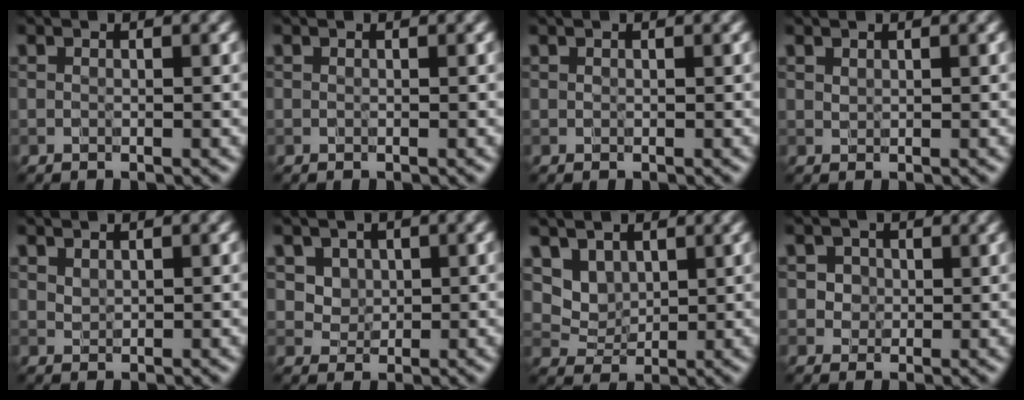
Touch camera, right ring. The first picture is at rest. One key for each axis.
{"total": 0.0}
{"total": 0.0}
{"total": 0.5, "fx": 0.5, "fy": 0.1, "fz": 0.0, "tx": -0.005, "ty": 0.001, "tz": 0.014}
{"total": 0.8, "fx": 0.8, "fy": 0.2, "fz": 0.1, "tx": -0.007, "ty": 0.001, "tz": 0.020}
{"total": 3.1, "fx": 1.6, "fy": 2.3, "fz": 1.2, "tx": -0.034, "ty": 0.000, "tz": 0.043}
{"total": 4.0, "fx": 2.6, "fy": 2.8, "fz": 1.4, "tx": -0.052, "ty": -0.020, "tz": 0.072}
{"total": 2.0, "fx": 1.0, "fy": 1.7, "fz": 0.6, "tx": -0.013, "ty": 0.002, "tz": 0.021}